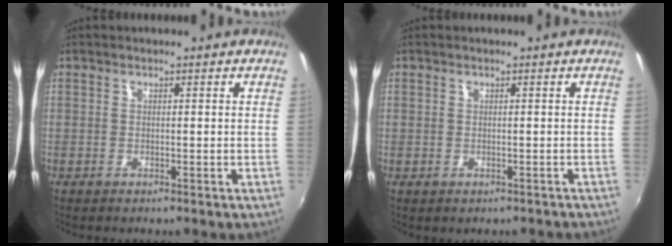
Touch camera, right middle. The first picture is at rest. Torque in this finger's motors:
{"motor_torque": [0.32, -0.79, -0.64, -0.21]}